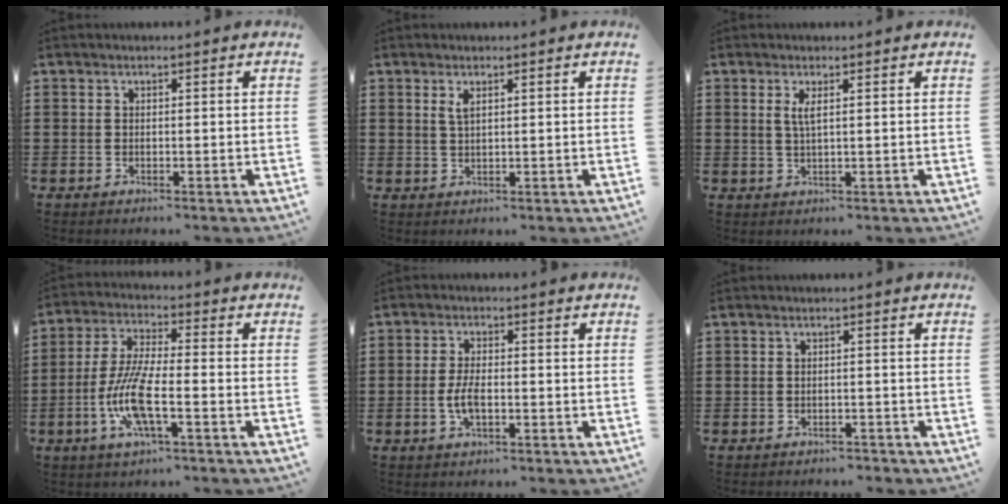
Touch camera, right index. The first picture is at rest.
{"total": 1.8, "force": [0.9, 0.5, 1.4], "torque": [-0.031, 0.003, 0.015]}
{"total": 2.2, "force": [0.8, 0.3, 2.0], "torque": [-0.043, 0.000, 0.013]}
{"total": 9.2, "force": [-3.3, 2.3, 8.3], "torque": [-0.184, -0.012, -0.066]}
{"total": 4.0, "force": [-1.0, 1.5, 3.6], "torque": [-0.078, -0.001, -0.021]}
{"total": 1.2, "force": [-1.1, 0.3, 0.1], "torque": [-0.008, 0.001, -0.024]}